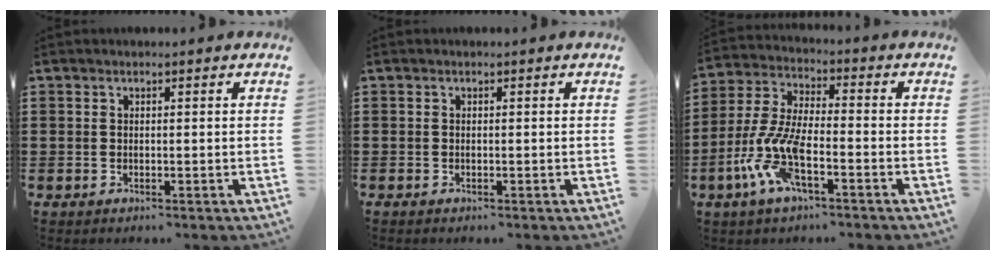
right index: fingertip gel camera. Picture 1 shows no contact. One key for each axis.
{"total": 0.0}
{"total": 9.0, "fx": -4.4, "fy": 2.8, "fz": 7.3, "tx": -0.193, "ty": -0.021, "tz": -0.093}